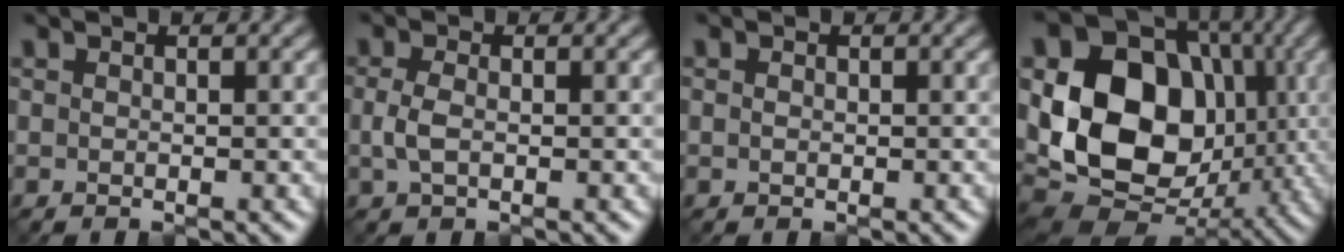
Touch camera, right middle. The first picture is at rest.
{"total": 1.6, "force": [-0.4, 0.8, 1.3], "torque": [-0.033, -0.001, -0.010]}
{"total": 0.0}
{"total": 13.9, "force": [0.6, 10.8, 8.7], "torque": [-0.153, -0.008, 0.001]}